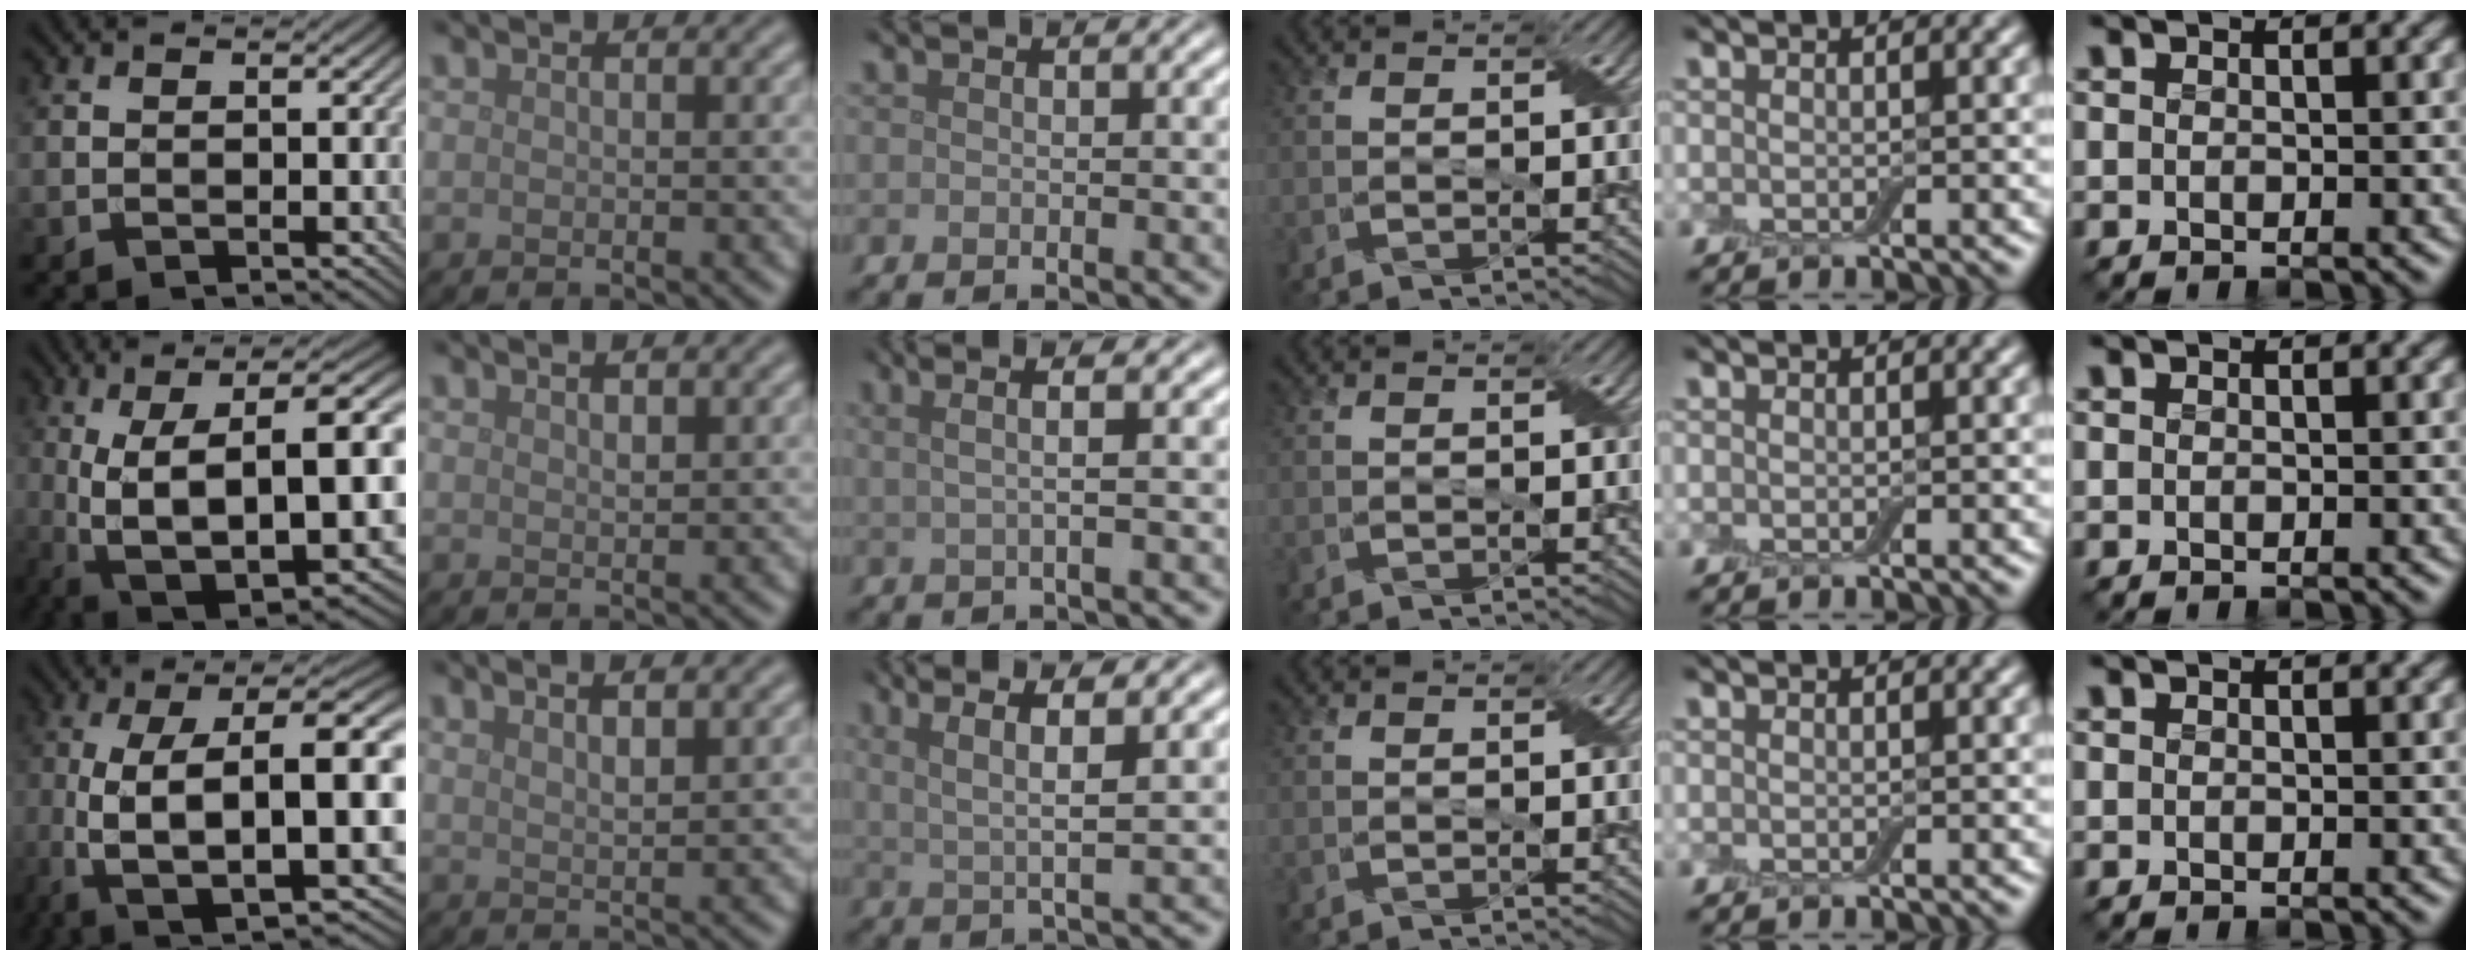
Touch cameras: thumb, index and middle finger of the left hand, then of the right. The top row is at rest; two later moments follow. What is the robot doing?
{"motion": "peel", "object": "bubble wrap"}